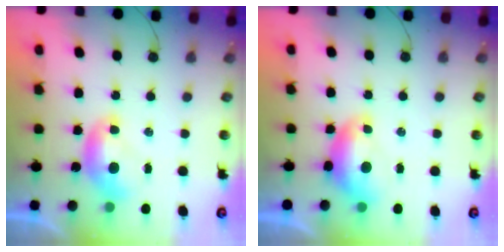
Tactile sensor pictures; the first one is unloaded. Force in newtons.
{"total": 0.7, "press": 0.6, "slide": 0.3}